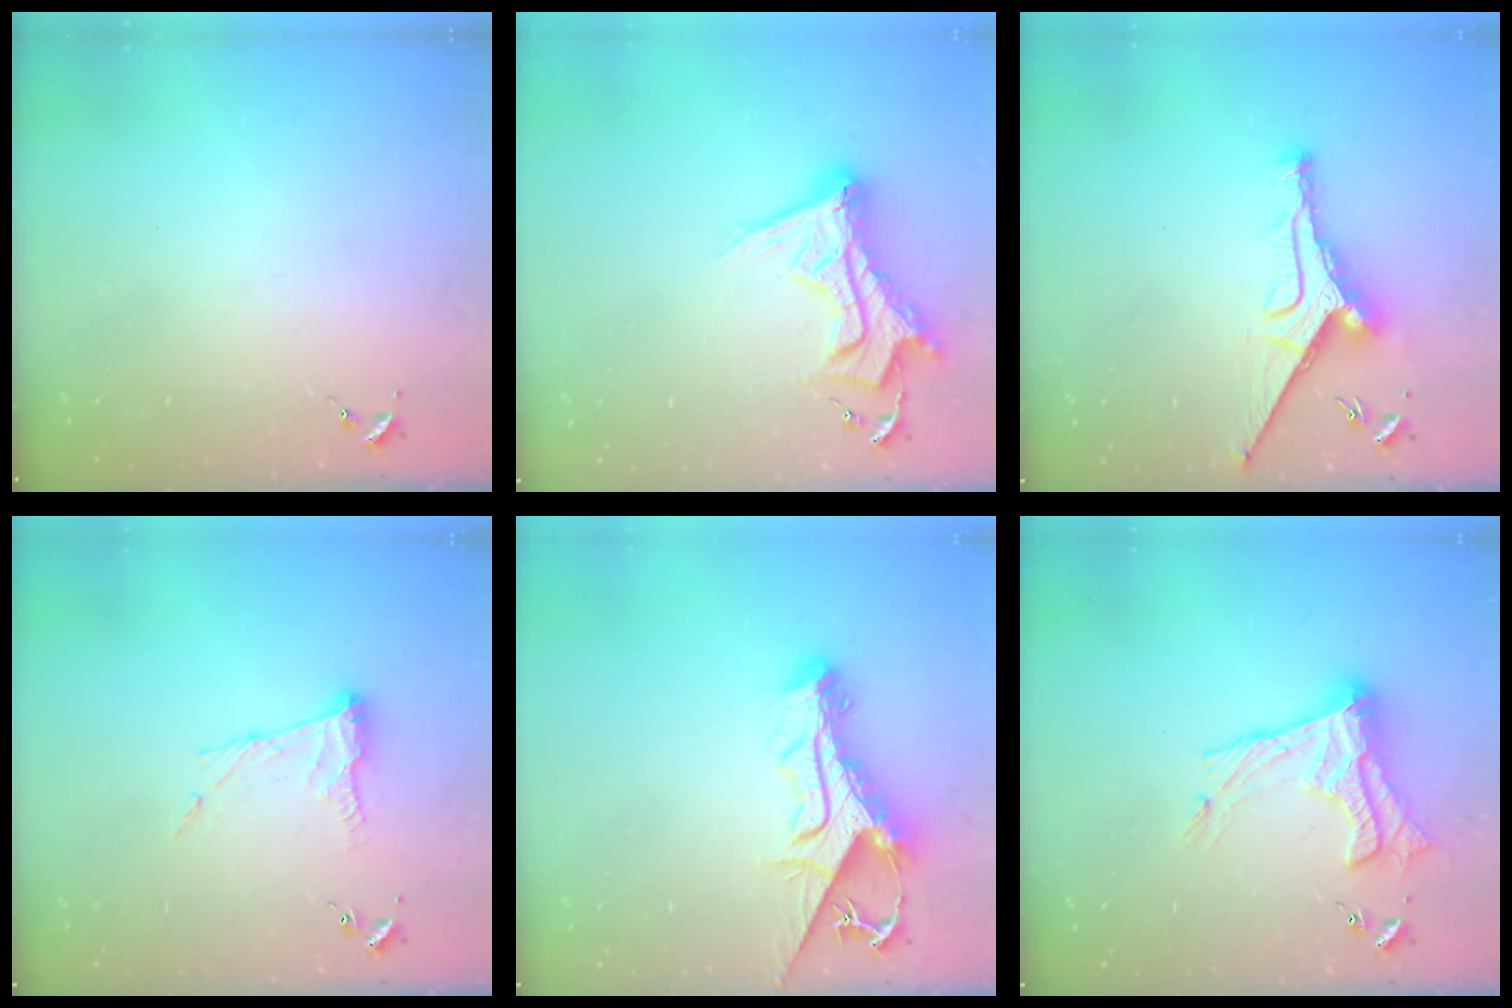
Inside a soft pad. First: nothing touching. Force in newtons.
{"total": 16.2, "press": 16.1, "slide": 1.7}
{"total": 12.4, "press": 12.3, "slide": 0.9}
{"total": 9.6, "press": 9.6, "slide": 0.8}
{"total": 13.5, "press": 13.5, "slide": 1.6}
{"total": 17.8, "press": 17.8, "slide": 1.0}